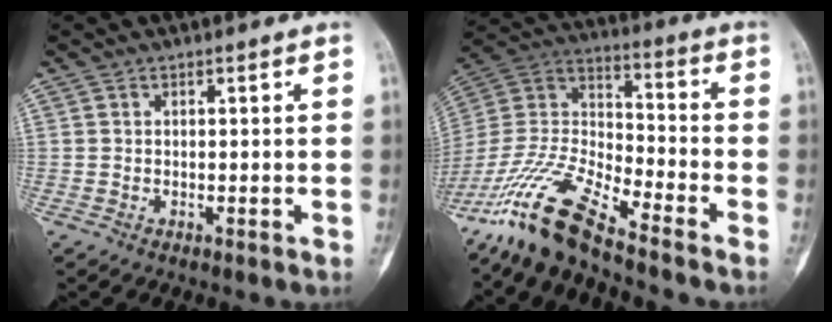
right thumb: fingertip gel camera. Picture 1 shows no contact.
{"total": 16.3, "force": [-13.0, 2.8, 9.4], "torque": [-0.202, 0.061, -0.257]}